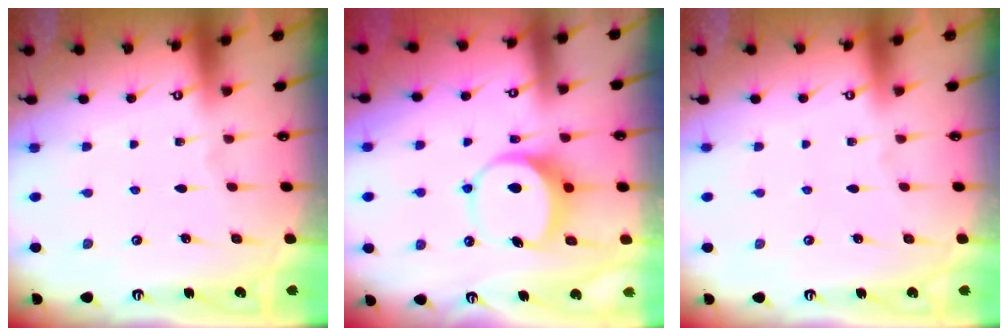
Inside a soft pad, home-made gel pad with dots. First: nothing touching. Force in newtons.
{"total": 7.4, "press": 7.4, "slide": 0.8}
{"total": 0.0}